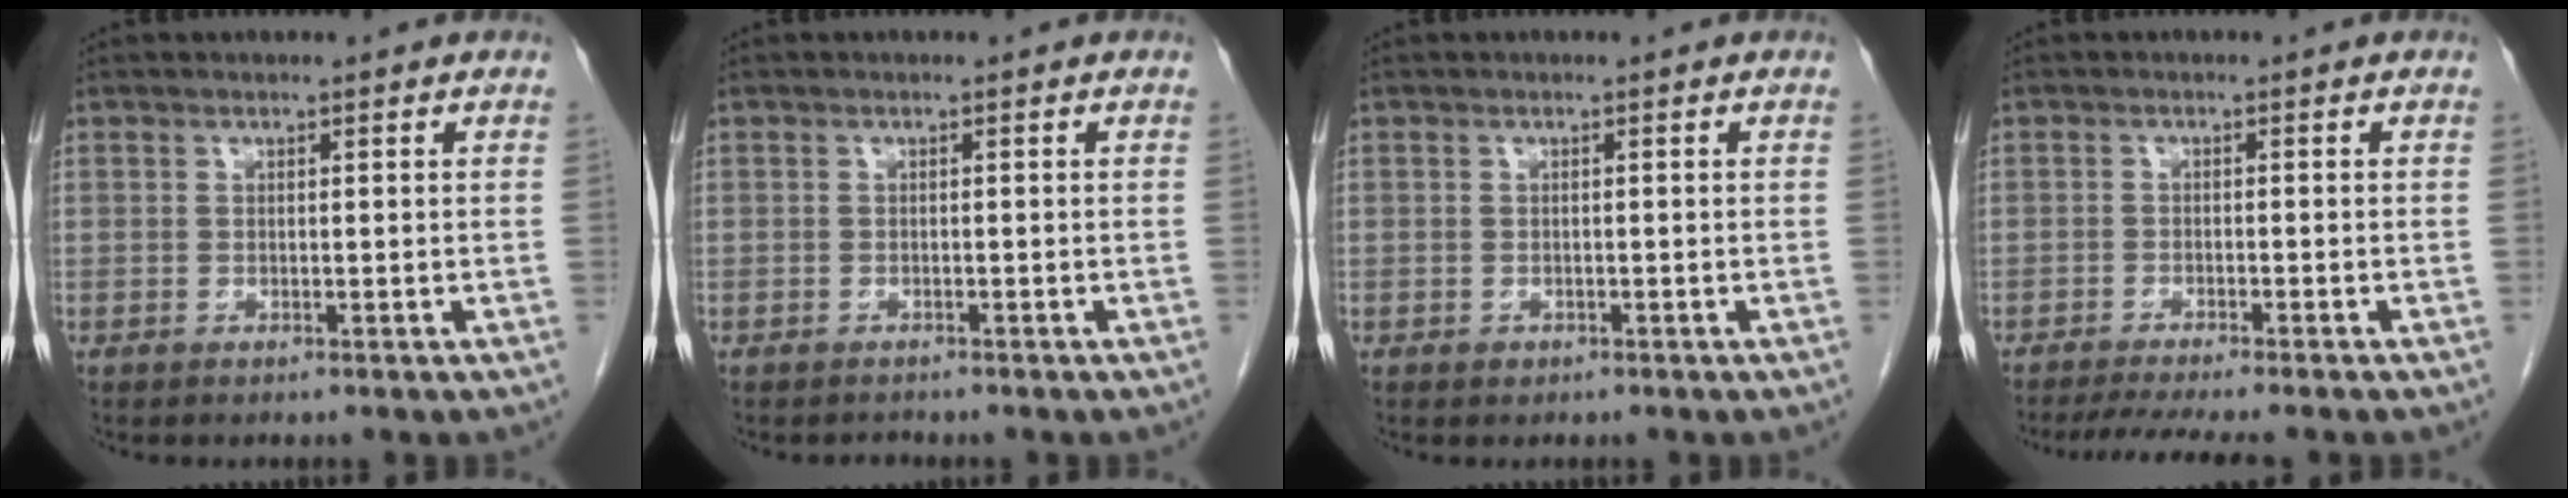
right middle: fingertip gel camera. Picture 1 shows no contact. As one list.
[{"total": 0.7, "force": [-0.7, 0.2, -0.1], "torque": [-0.002, -0.002, -0.012]}, {"total": 0.6, "force": [-0.3, 0.5, 0.2], "torque": [-0.003, 0.003, -0.002]}, {"total": 8.0, "force": [-7.0, 0.0, 4.0], "torque": [-0.047, -0.013, -0.106]}]